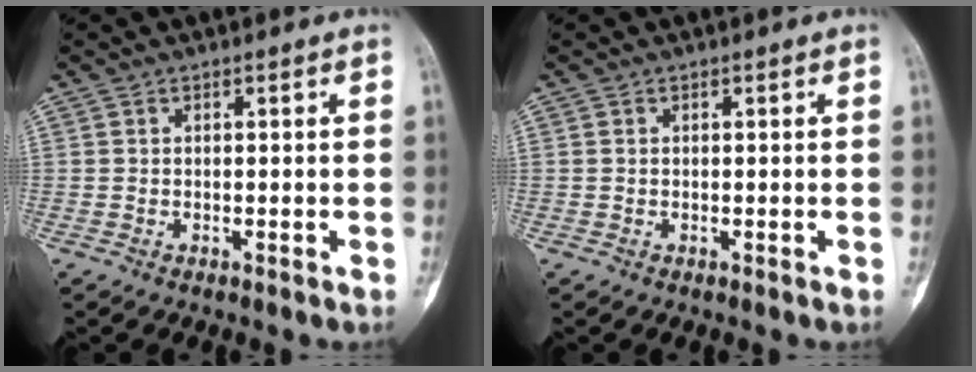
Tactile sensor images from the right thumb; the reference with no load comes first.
{"total": 0.0}